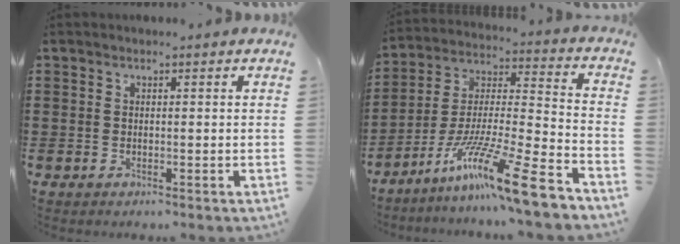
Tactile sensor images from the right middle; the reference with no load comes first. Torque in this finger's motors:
{"motor_torque": [2.14, 0.00, 0.59, 0.21]}